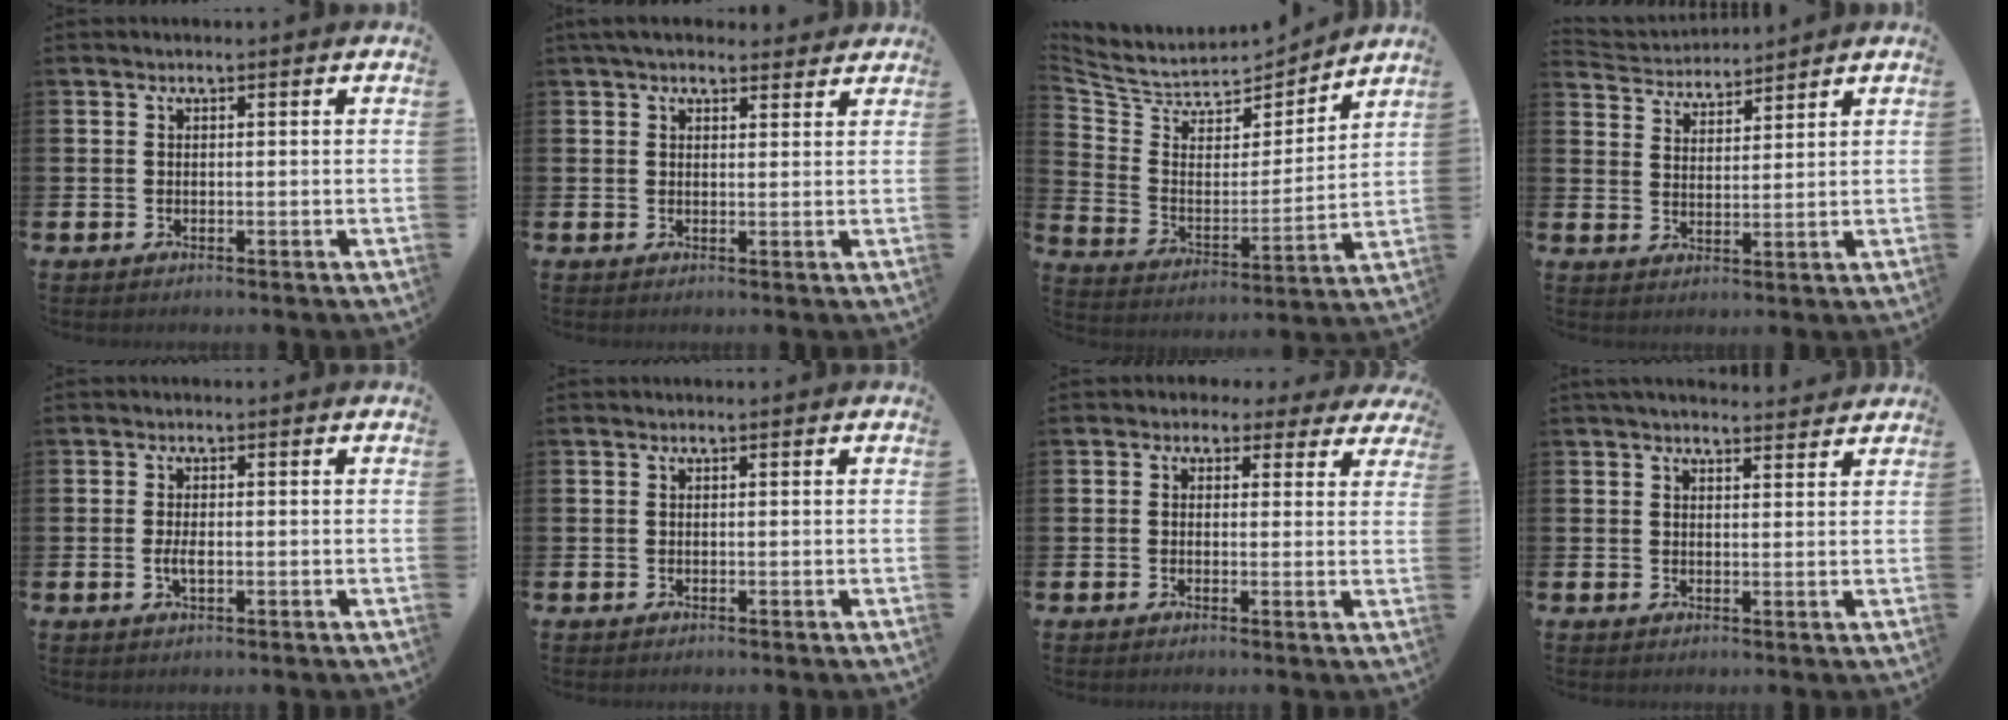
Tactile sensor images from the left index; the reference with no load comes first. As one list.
[{"total": 3.7, "force": [3.3, 1.4, 1.1], "torque": [-0.015, -0.010, 0.058]}, {"total": 6.4, "force": [5.7, 2.6, 0.8], "torque": [-0.058, -0.054, 0.094]}, {"total": 3.9, "force": [3.8, 0.7, -0.5], "torque": [-0.009, -0.024, 0.067]}, {"total": 2.0, "force": [-0.2, 0.8, 1.8], "torque": [-0.026, -0.003, -0.006]}, {"total": 0.0}, {"total": 2.0, "force": [1.2, 1.6, 0.2], "torque": [-0.001, -0.006, 0.015]}, {"total": 2.8, "force": [2.7, 0.3, 0.4], "torque": [0.001, -0.017, 0.047]}]